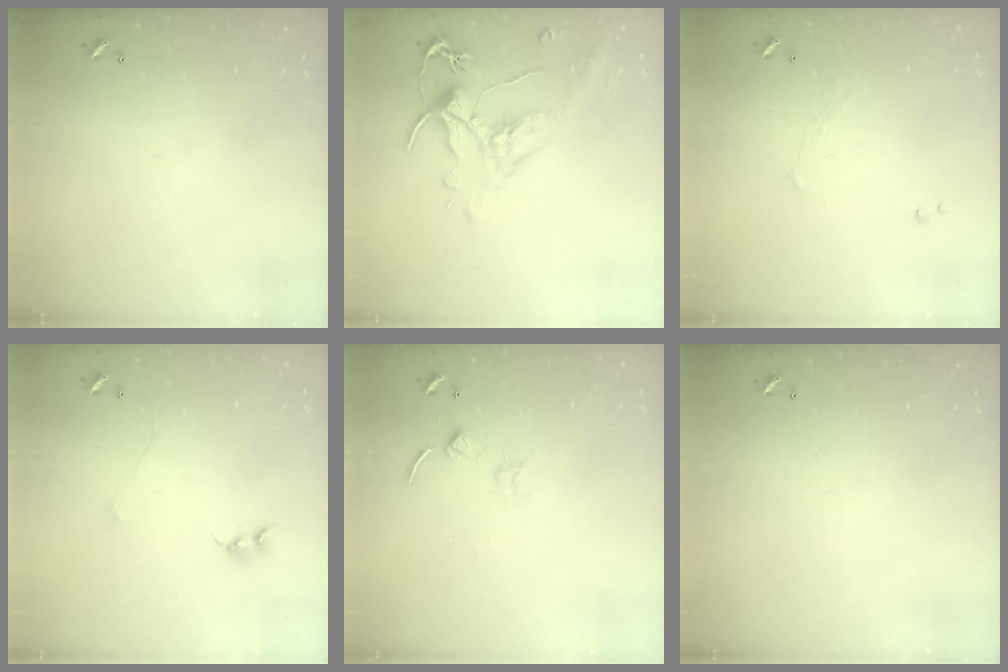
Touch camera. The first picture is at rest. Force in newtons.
{"total": 1.6, "press": 1.1, "slide": 1.2}
{"total": 1.1, "press": 1.0, "slide": 0.6}
{"total": 1.0, "press": 0.8, "slide": 0.6}
{"total": 1.4, "press": 1.3, "slide": 0.3}
{"total": 0.0}